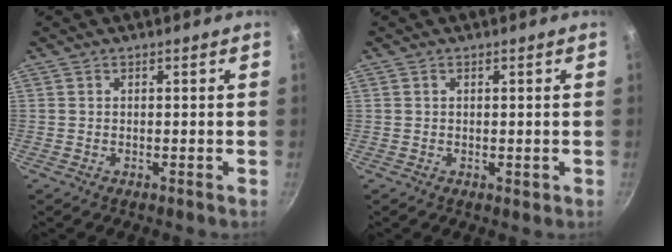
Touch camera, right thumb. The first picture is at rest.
{"total": 1.2, "force": [0.3, 0.8, 0.8], "torque": [-0.007, 0.001, 0.004]}